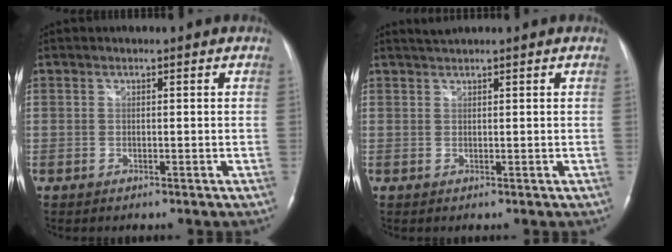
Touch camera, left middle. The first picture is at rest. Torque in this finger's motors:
{"motor_torque": [0.24, -0.21, -0.05, 0.01]}